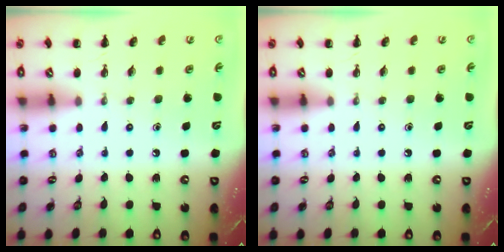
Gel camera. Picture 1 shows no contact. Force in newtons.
{"total": 0.0}